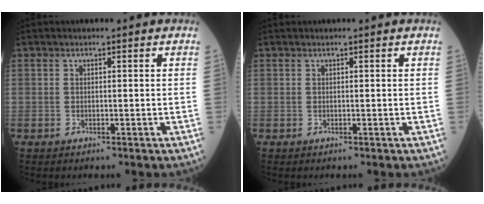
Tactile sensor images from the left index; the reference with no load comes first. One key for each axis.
{"total": 0.0}